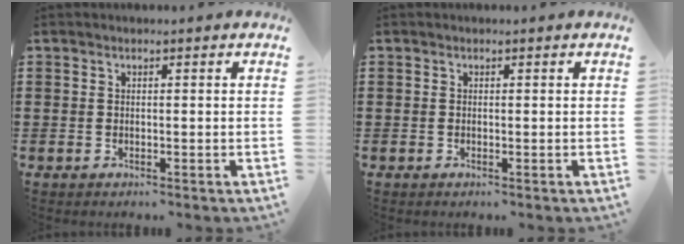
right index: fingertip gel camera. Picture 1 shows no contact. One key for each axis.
{"total": 0.0}